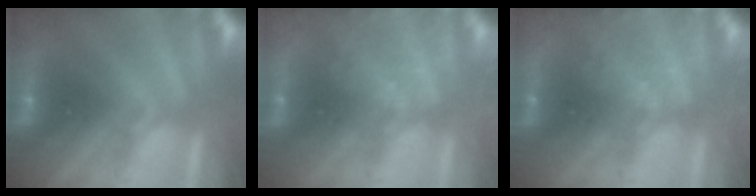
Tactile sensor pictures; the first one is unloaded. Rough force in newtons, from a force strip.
{"total": 2.4}
{"total": 2.4}